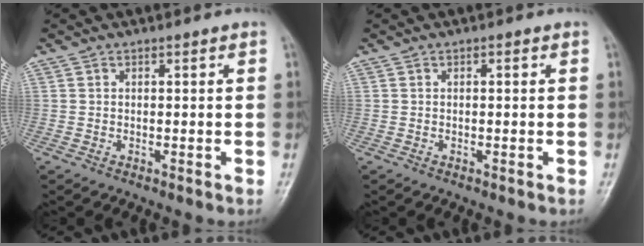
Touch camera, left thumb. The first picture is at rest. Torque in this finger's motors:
{"motor_torque": [-0.13, 0.00, -0.14, -0.04, 0.00]}